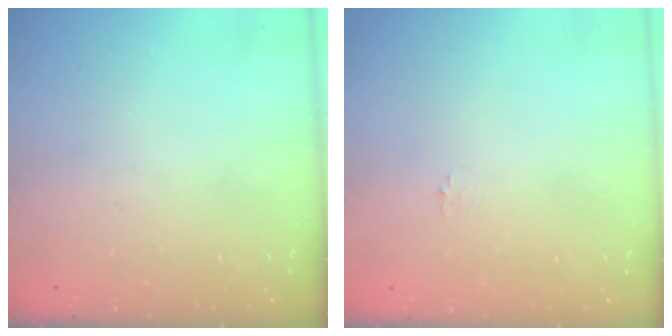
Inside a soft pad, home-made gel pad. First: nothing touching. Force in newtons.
{"total": 0.8, "press": 0.8, "slide": 0.2}